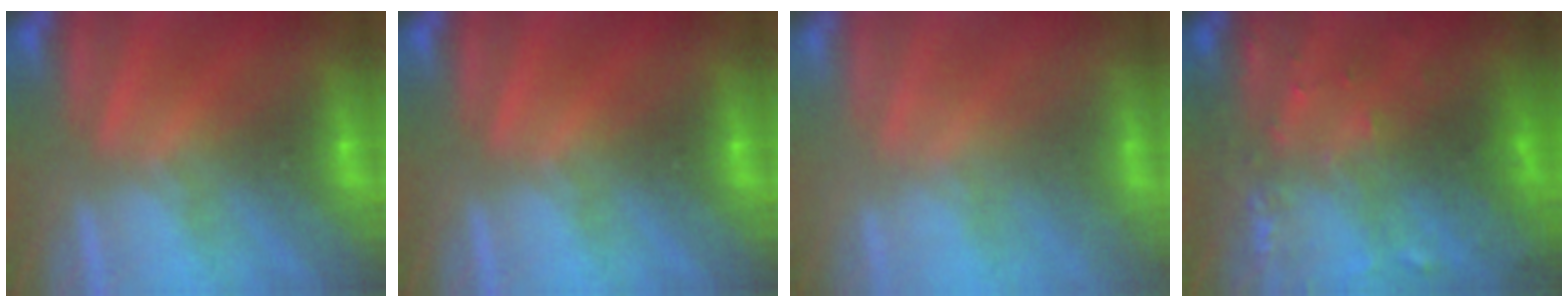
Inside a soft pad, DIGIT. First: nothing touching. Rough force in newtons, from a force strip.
{"total": 0.0}
{"total": 1.7}
{"total": 7.4}